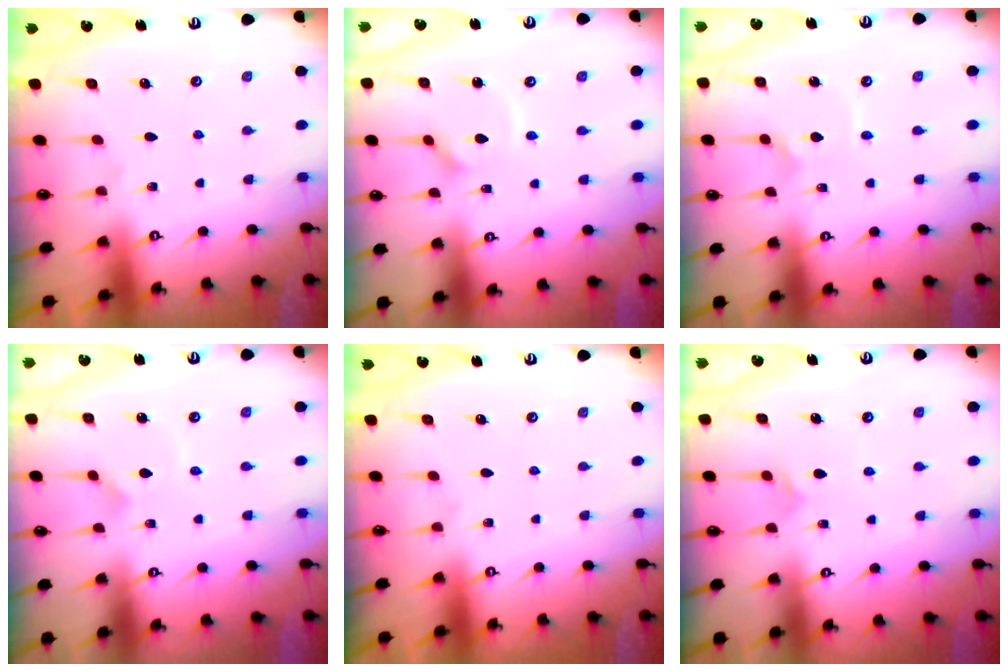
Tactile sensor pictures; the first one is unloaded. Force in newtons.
{"total": 4.7, "press": 4.6, "slide": 0.5}
{"total": 1.8, "press": 1.8, "slide": 0.1}
{"total": 4.1, "press": 4.1, "slide": 0.5}
{"total": 0.0}
{"total": 5.3, "press": 5.3, "slide": 0.3}